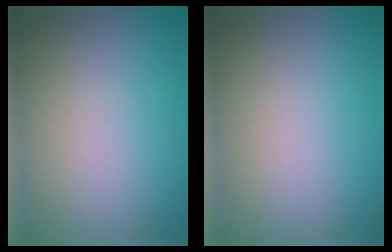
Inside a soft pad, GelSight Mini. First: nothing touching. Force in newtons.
{"total": 0.0}